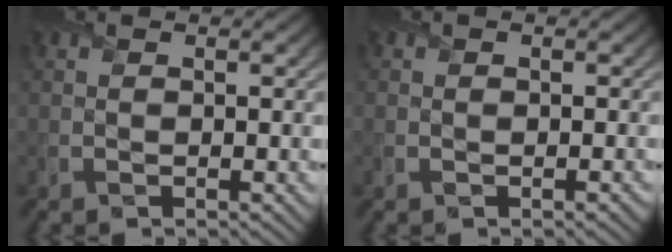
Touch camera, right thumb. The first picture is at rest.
{"total": 0.6, "force": [-0.3, 0.4, 0.3], "torque": [-0.004, -0.007, -0.004]}